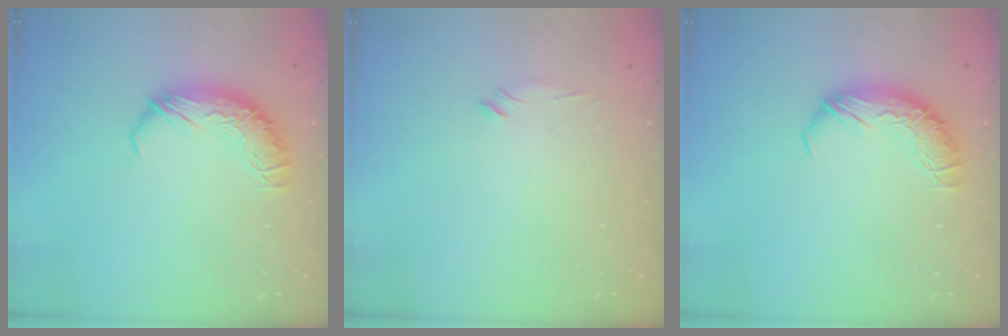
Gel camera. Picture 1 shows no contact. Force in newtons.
{"total": 6.2, "press": 6.1, "slide": 1.2}
{"total": 0.0}